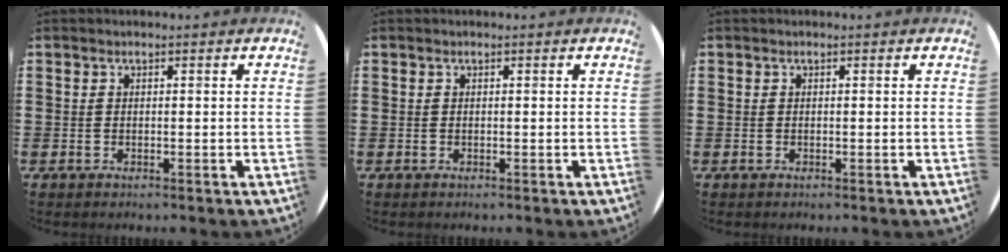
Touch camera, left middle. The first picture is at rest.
{"total": 0.0}
{"total": 0.0}